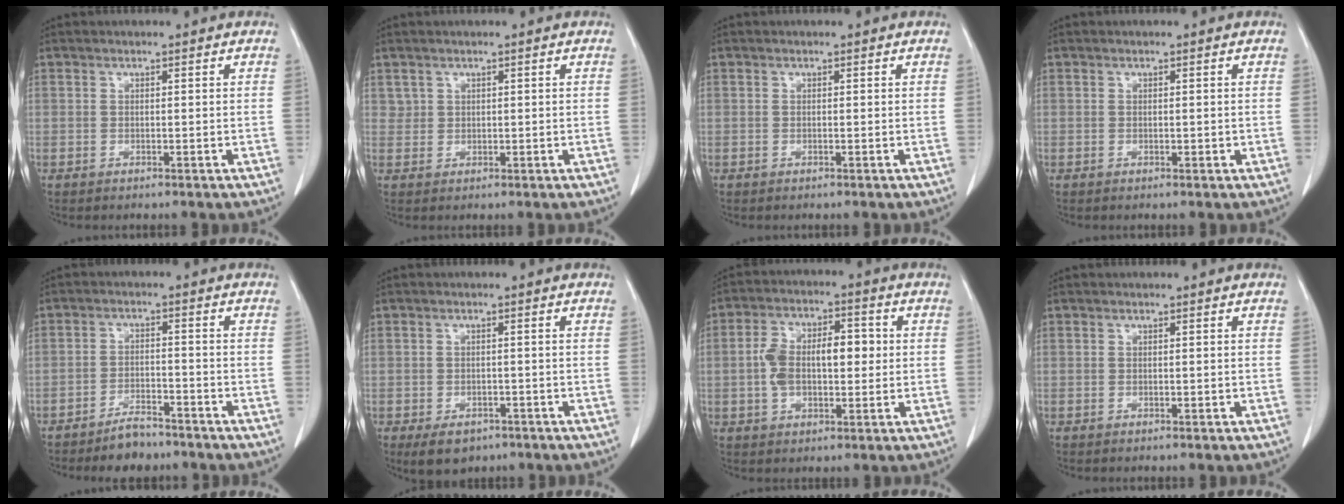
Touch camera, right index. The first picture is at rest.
{"total": 1.4, "force": [0.8, 1.1, -0.1], "torque": [0.013, 0.004, 0.011]}
{"total": 0.0}
{"total": 0.6, "force": [0.0, 0.4, 0.4], "torque": [-0.006, 0.001, 0.002]}
{"total": 5.0, "force": [-4.2, 1.6, 2.0], "torque": [-0.033, -0.001, -0.069]}
{"total": 5.0, "force": [-3.2, 3.1, 2.3], "torque": [-0.034, -0.004, -0.041]}
{"total": 10.0, "force": [0.4, 4.8, 8.7], "torque": [-0.167, 0.030, 0.010]}
{"total": 0.0}